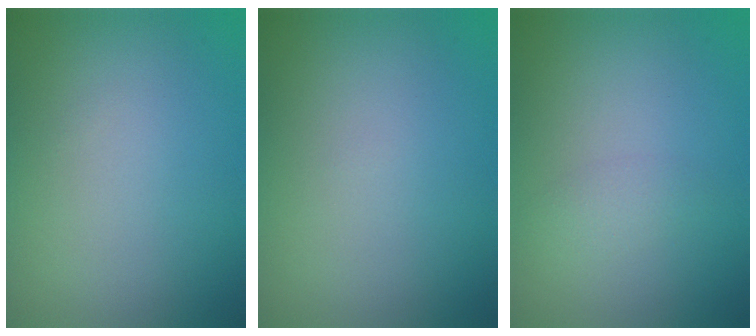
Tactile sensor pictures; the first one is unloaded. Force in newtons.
{"total": 0.0}
{"total": 1.2, "press": 1.2, "slide": 0.1}